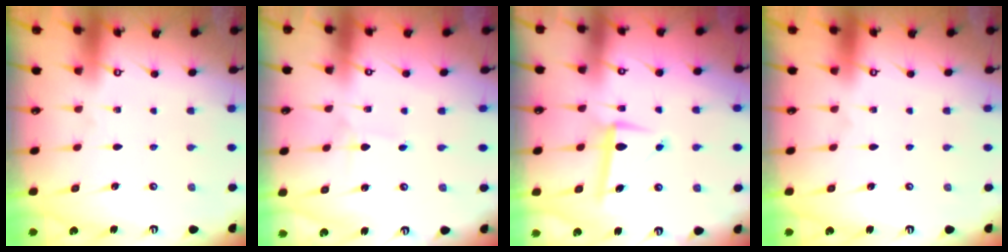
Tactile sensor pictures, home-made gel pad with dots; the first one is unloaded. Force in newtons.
{"total": 0.7, "press": 0.7, "slide": 0.0}
{"total": 7.8, "press": 7.8, "slide": 1.1}
{"total": 0.0}